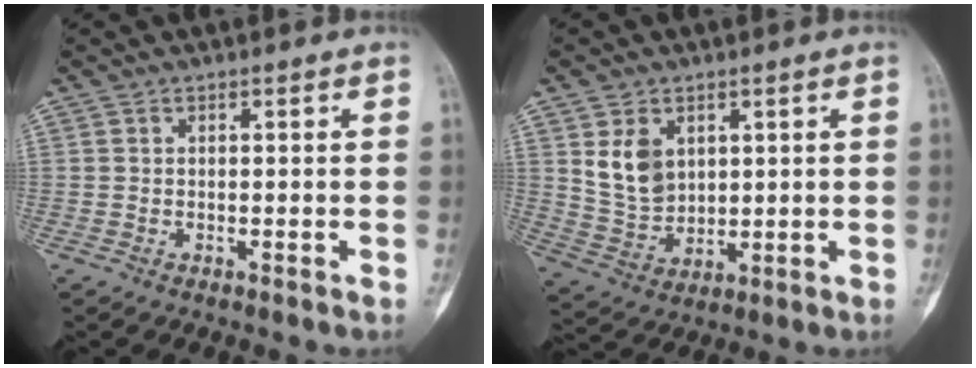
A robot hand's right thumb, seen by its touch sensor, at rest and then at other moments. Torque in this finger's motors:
{"motor_torque": [0.99, 1.25, 0.32, -0.15, 0.03]}